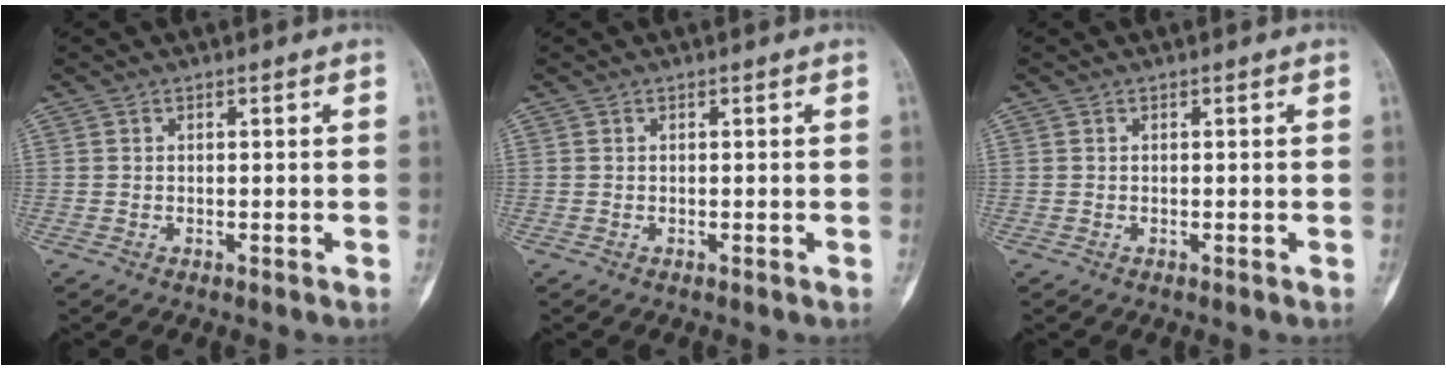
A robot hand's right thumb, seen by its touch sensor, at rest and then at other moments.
{"total": 0.0}
{"total": 0.0}